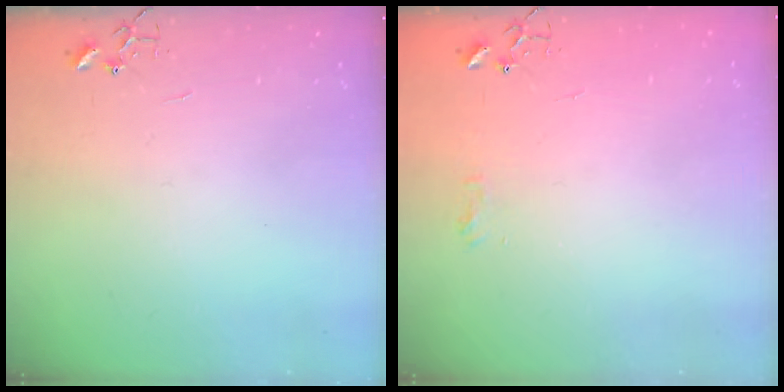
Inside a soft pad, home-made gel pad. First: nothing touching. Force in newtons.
{"total": 6.0, "press": 6.0, "slide": 0.6}